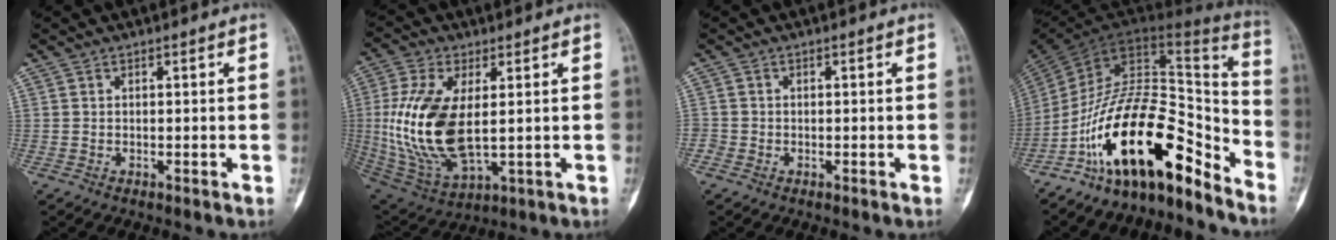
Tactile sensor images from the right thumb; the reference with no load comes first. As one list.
[{"total": 18.2, "force": [0.9, 8.9, 15.8], "torque": [-0.336, -0.012, 0.034]}, {"total": 1.3, "force": [-0.5, 1.2, 0.1], "torque": [0.005, 0.006, -0.015]}, {"total": 23.2, "force": [-14.5, 9.0, 15.7], "torque": [-0.234, 0.125, -0.247]}]